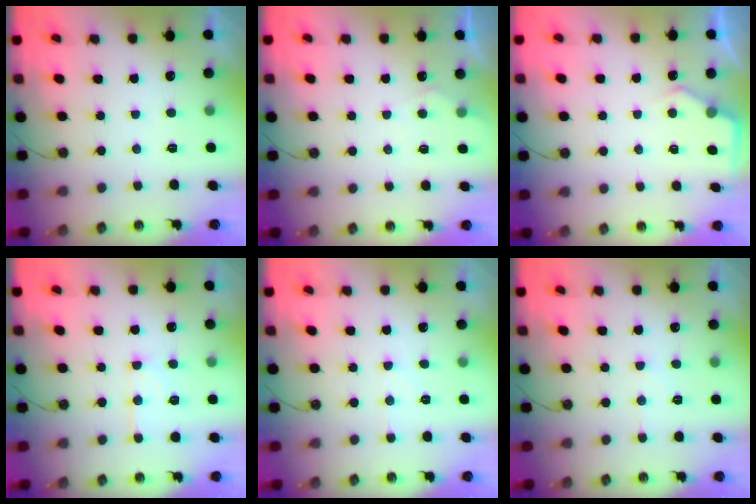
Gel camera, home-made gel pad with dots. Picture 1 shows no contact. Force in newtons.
{"total": 4.0, "press": 4.0, "slide": 0.4}
{"total": 3.6, "press": 3.6, "slide": 0.5}
{"total": 8.0, "press": 7.9, "slide": 0.6}
{"total": 4.4, "press": 4.4, "slide": 0.7}
{"total": 5.4, "press": 5.4, "slide": 0.8}